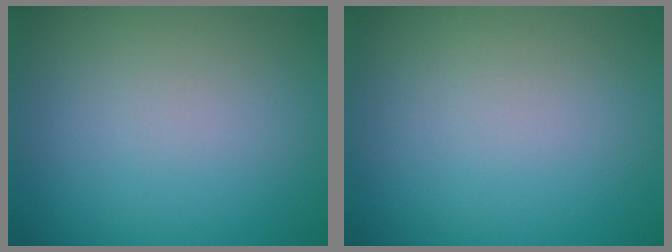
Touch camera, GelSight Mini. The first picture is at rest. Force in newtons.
{"total": 0.0}